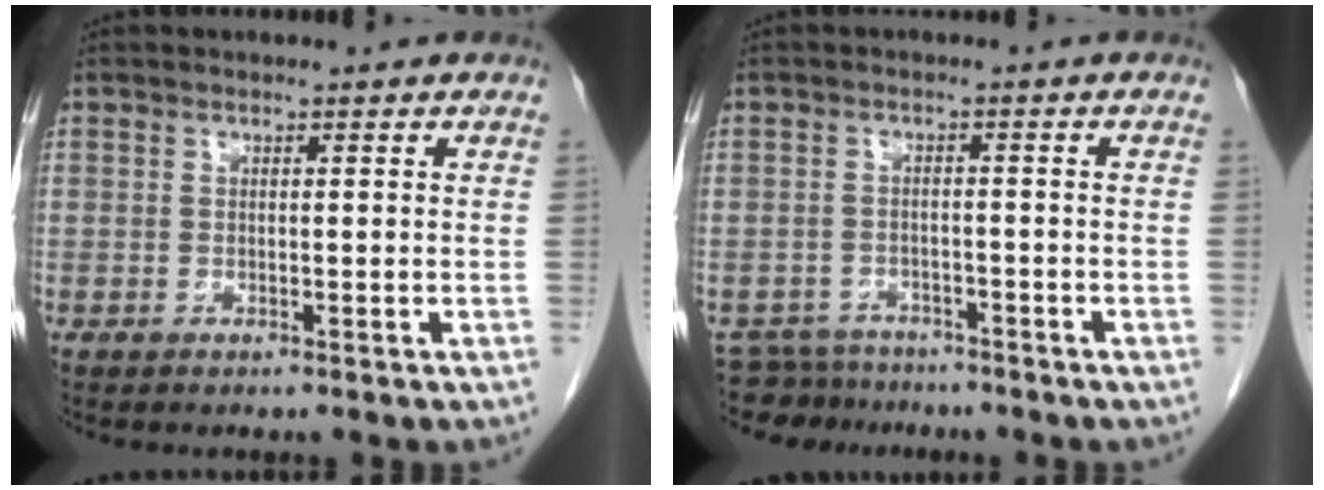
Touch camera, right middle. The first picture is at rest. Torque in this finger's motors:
{"motor_torque": [-0.45, -0.19, -0.14, -0.05]}